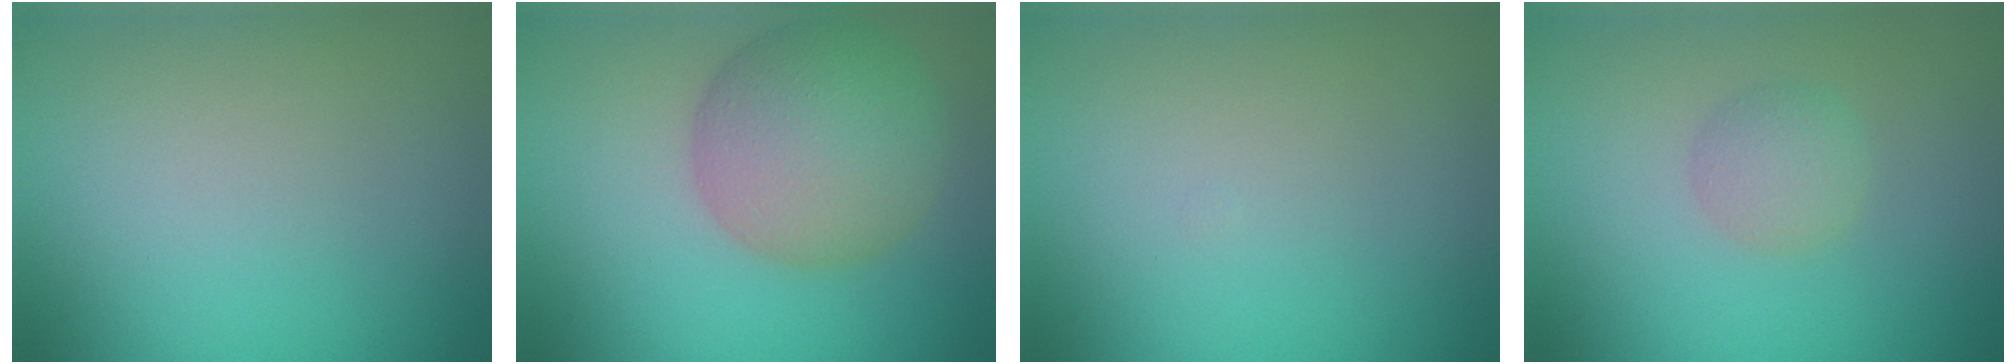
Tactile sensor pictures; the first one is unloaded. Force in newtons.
{"total": 8.2, "press": 8.2, "slide": 0.4}
{"total": 0.0}
{"total": 2.0, "press": 2.0, "slide": 0.0}